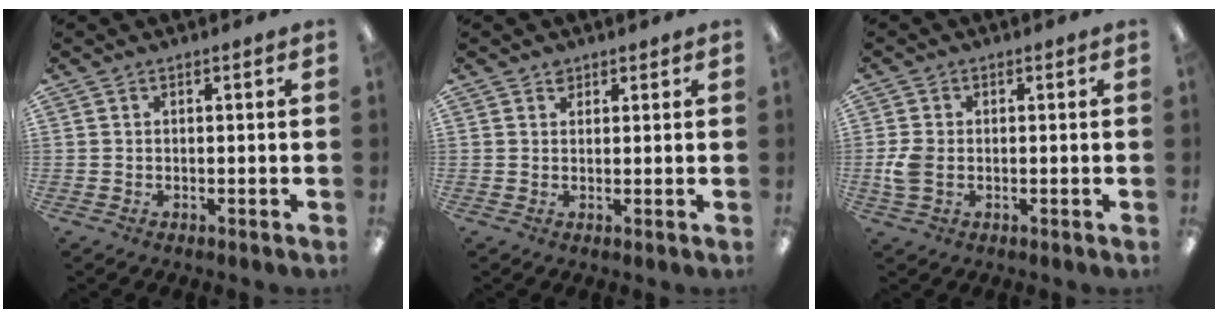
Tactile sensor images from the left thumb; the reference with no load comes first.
{"total": 1.8, "force": [1.3, 1.2, 0.4], "torque": [-0.001, -0.003, 0.023]}
{"total": 4.8, "force": [-0.5, 3.4, 3.4], "torque": [-0.071, -0.003, -0.013]}